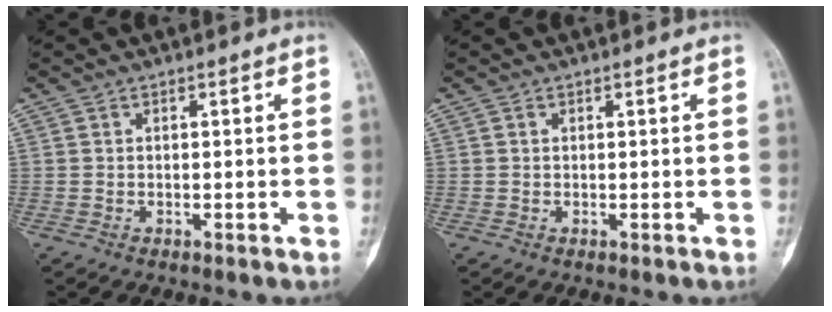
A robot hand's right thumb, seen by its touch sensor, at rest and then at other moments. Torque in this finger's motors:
{"motor_torque": [-0.35, 0.04, -0.04, 0.21, -0.01]}